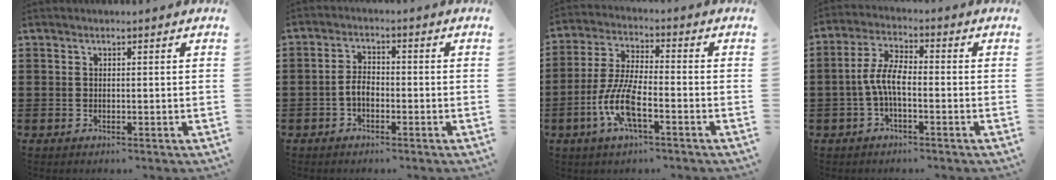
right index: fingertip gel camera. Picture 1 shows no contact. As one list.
[{"total": 3.2, "force": [-1.2, 1.7, 2.4], "torque": [-0.060, -0.002, -0.028]}, {"total": 8.8, "force": [-3.6, 2.6, 7.6], "torque": [-0.178, -0.011, -0.073]}, {"total": 5.8, "force": [-1.4, 2.0, 5.2], "torque": [-0.127, -0.006, -0.035]}]